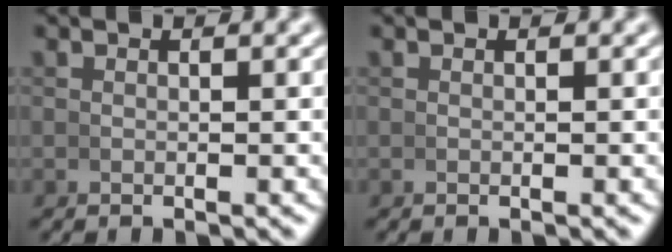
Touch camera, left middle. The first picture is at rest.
{"total": 0.0}